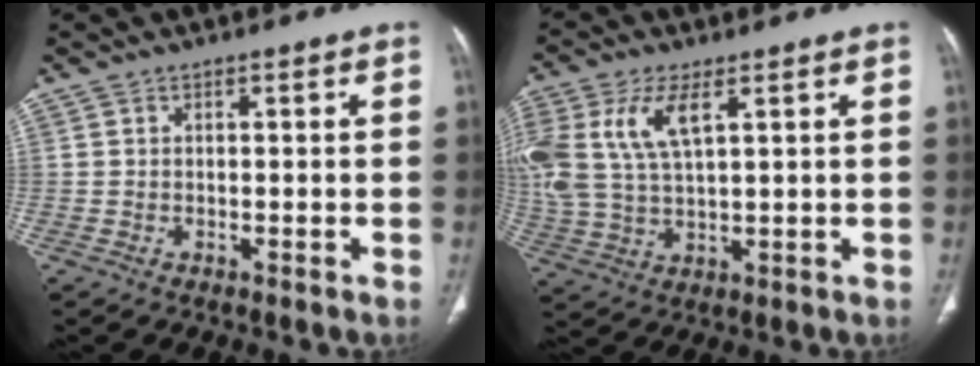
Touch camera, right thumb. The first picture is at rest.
{"total": 13.6, "force": [4.7, 6.4, 11.1], "torque": [-0.264, -0.002, 0.097]}